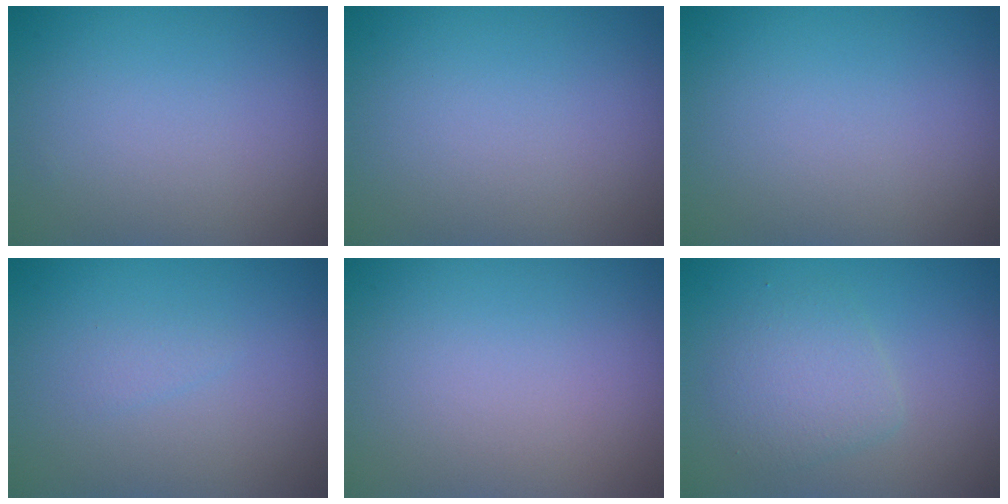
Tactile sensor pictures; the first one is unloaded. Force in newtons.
{"total": 0.0}
{"total": 0.0}
{"total": 0.7, "press": 0.7, "slide": 0.1}
{"total": 0.0}
{"total": 2.7, "press": 2.7, "slide": 0.1}